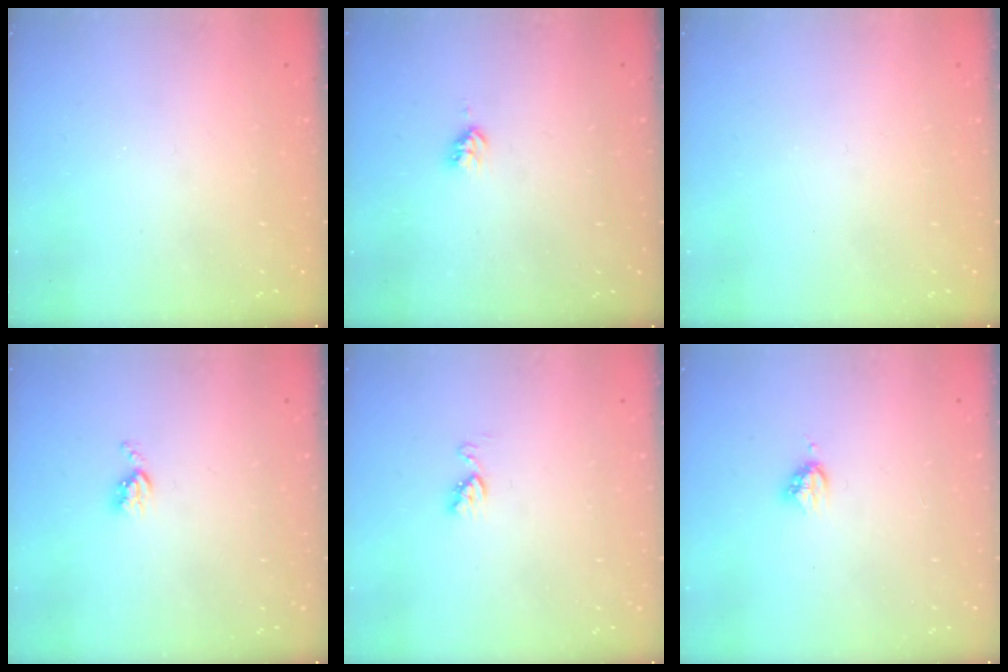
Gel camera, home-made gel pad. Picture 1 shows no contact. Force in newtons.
{"total": 2.8, "press": 2.8, "slide": 0.3}
{"total": 0.0}
{"total": 4.4, "press": 4.4, "slide": 0.7}
{"total": 5.8, "press": 5.8, "slide": 0.2}
{"total": 3.4, "press": 3.4, "slide": 0.4}